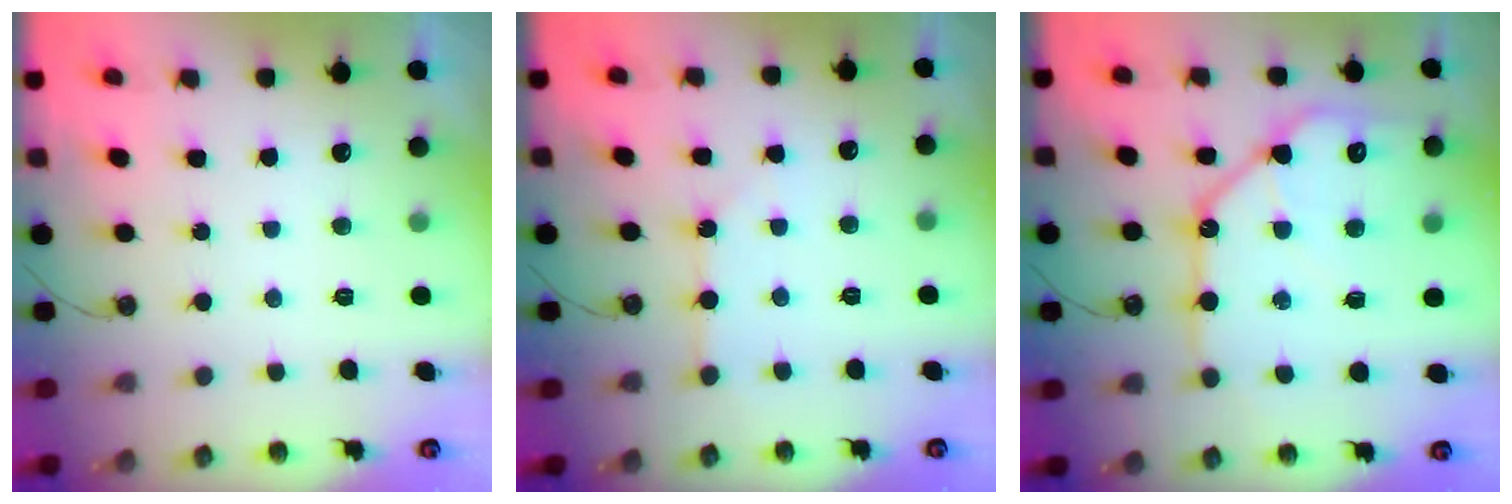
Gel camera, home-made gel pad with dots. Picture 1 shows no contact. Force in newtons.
{"total": 2.1, "press": 2.1, "slide": 0.3}
{"total": 16.6, "press": 16.5, "slide": 1.4}